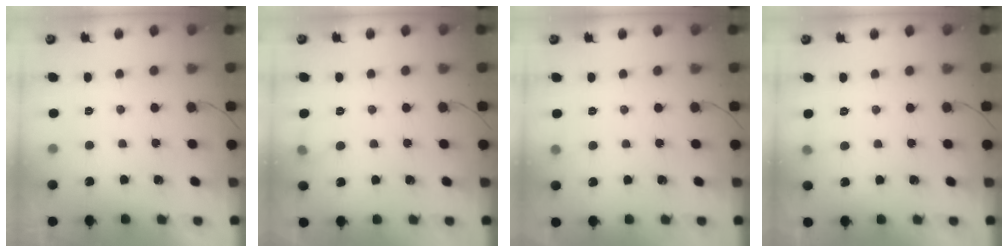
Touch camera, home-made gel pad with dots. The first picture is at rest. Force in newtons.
{"total": 5.7, "press": 5.4, "slide": 1.8}
{"total": 3.7, "press": 3.6, "slide": 1.0}
{"total": 3.7, "press": 3.4, "slide": 1.5}